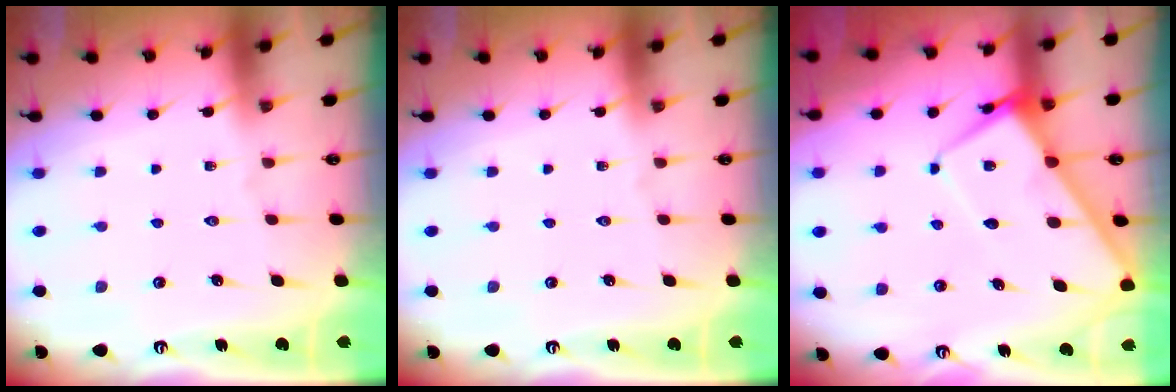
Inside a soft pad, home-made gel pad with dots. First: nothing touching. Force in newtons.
{"total": 0.0}
{"total": 7.1, "press": 7.1, "slide": 0.8}